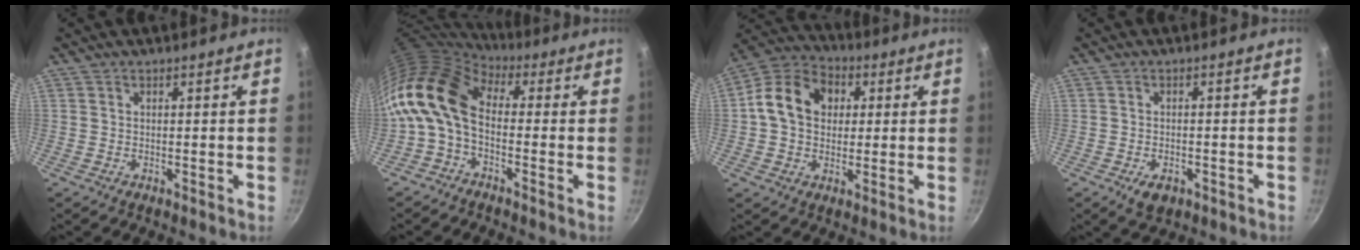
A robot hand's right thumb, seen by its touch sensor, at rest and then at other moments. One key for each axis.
{"total": 11.9, "fx": -0.5, "fy": 7.6, "fz": 9.2, "tx": -0.168, "ty": 0.023, "tz": -0.029}
{"total": 13.2, "fx": 2.0, "fy": 10.4, "fz": 7.8, "tx": -0.111, "ty": 0.022, "tz": 0.013}
{"total": 4.1, "fx": -1.9, "fy": 2.5, "fz": 2.7, "tx": -0.040, "ty": 0.009, "tz": -0.023}